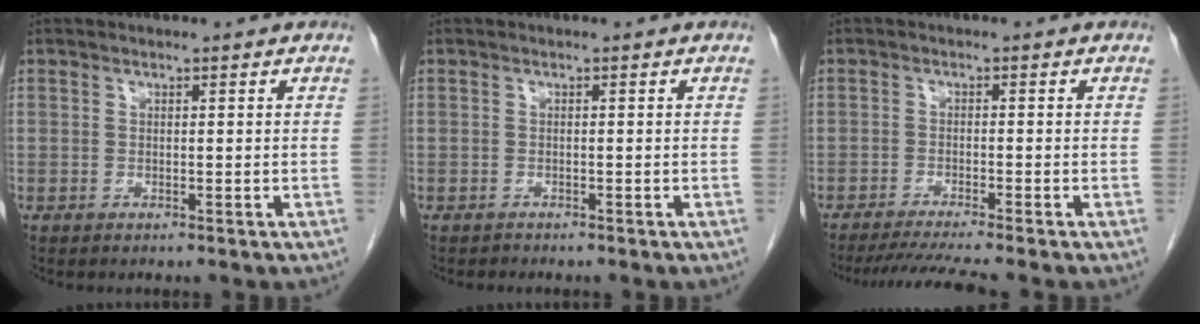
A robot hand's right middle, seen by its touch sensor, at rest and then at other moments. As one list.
[{"total": 0.5, "force": [-0.5, 0.1, -0.1], "torque": [-0.010, -0.003, -0.010]}, {"total": 7.0, "force": [-6.0, -1.3, 3.2], "torque": [-0.047, -0.021, -0.098]}]